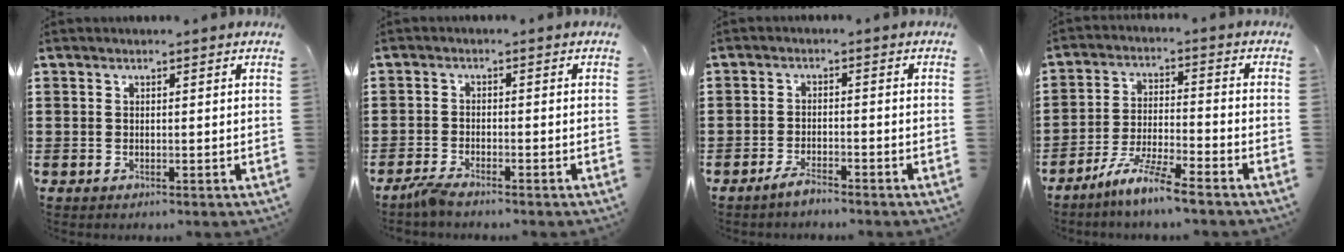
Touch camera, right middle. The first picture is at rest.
{"total": 2.3, "force": [-1.9, 0.0, 1.2], "torque": [-0.037, -0.001, -0.041]}
{"total": 2.5, "force": [-2.2, 0.3, 1.2], "torque": [-0.028, 0.001, -0.043]}
{"total": 7.0, "force": [-6.0, -0.2, 3.6], "torque": [-0.083, -0.013, -0.119]}